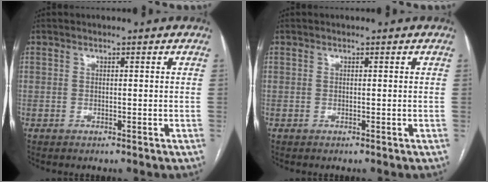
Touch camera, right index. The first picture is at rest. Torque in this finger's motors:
{"motor_torque": [0.00, 0.00, 0.00, 0.00]}